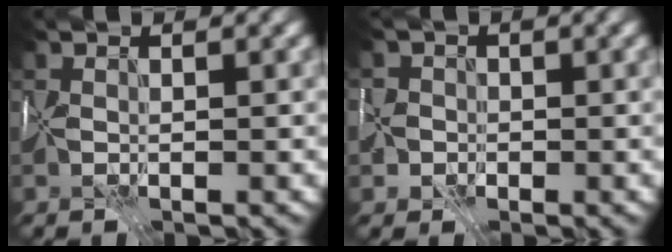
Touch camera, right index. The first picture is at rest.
{"total": 3.4, "force": [-1.0, 3.1, 0.8], "torque": [0.006, 0.010, -0.038]}